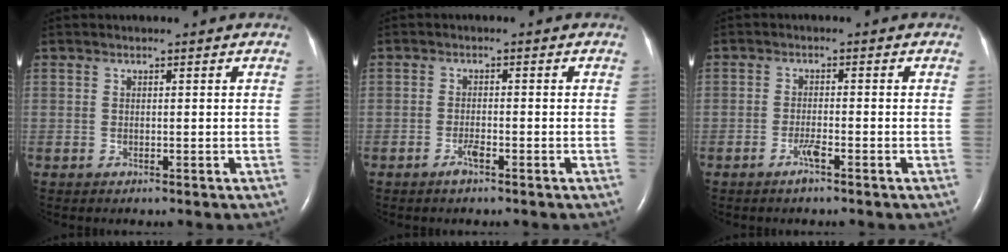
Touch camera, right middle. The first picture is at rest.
{"total": 1.8, "force": [-1.2, 0.2, 1.3], "torque": [-0.030, -0.002, -0.023]}
{"total": 2.1, "force": [-1.4, 0.0, 1.5], "torque": [-0.035, -0.001, -0.028]}